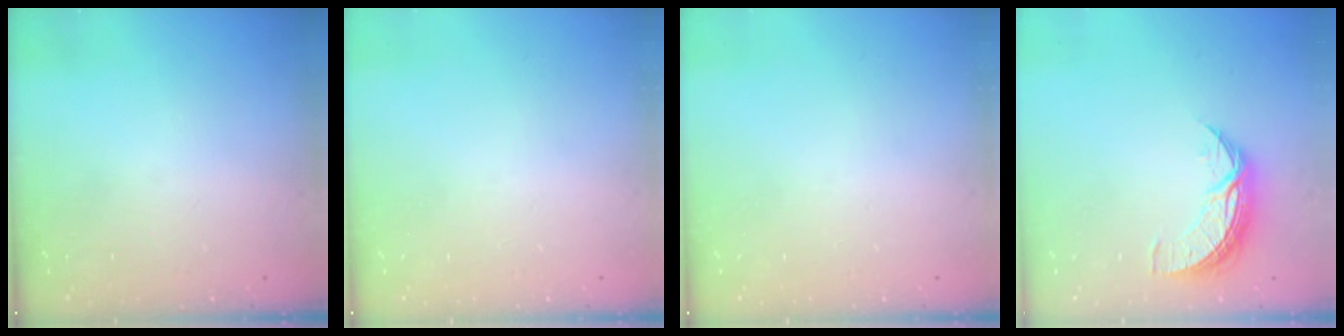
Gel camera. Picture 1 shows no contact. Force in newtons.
{"total": 0.0}
{"total": 0.0}
{"total": 8.3, "press": 8.3, "slide": 0.5}